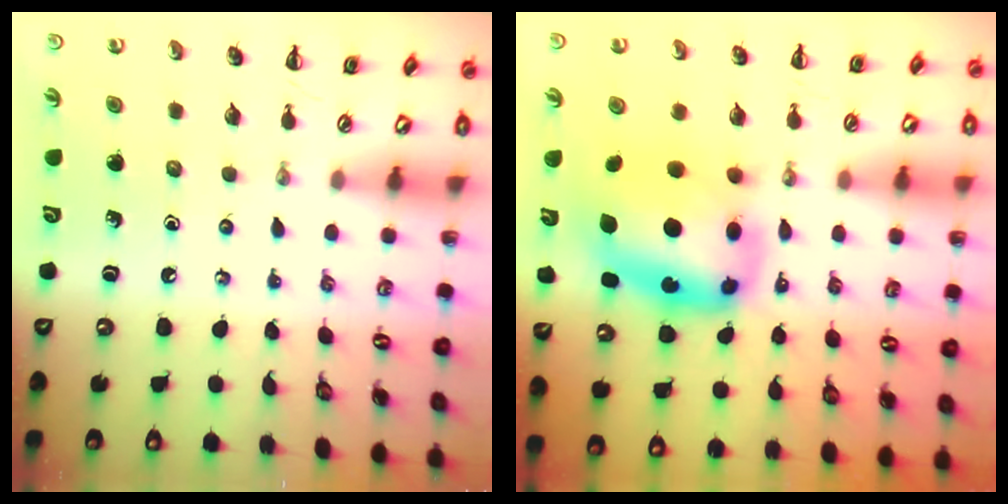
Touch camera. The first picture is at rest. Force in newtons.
{"total": 11.7, "press": 11.4, "slide": 2.9}